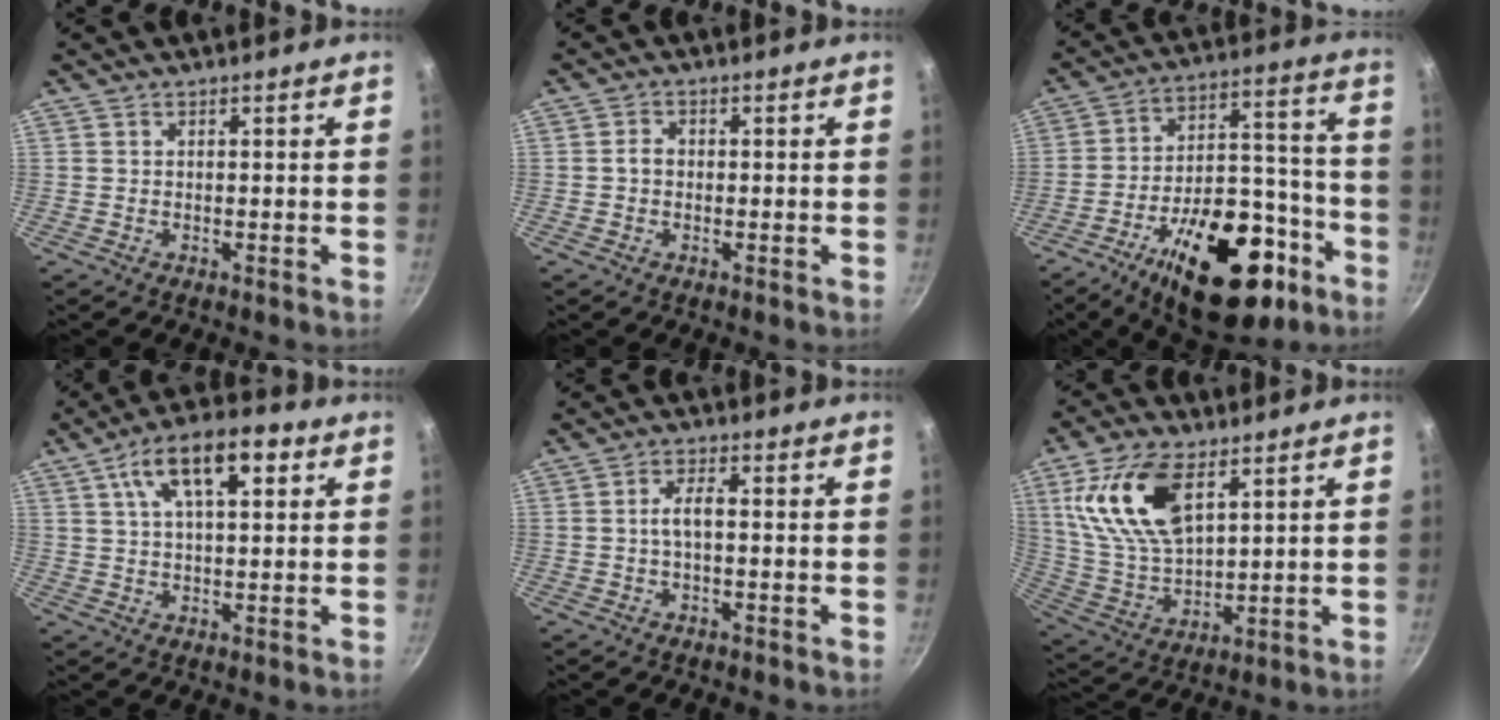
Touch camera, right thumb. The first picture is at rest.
{"total": 2.0, "force": [-0.2, 1.7, 1.1], "torque": [-0.012, 0.009, -0.006]}
{"total": 26.3, "force": [-13.7, 13.0, 18.3], "torque": [-0.229, 0.083, -0.193]}
{"total": 13.5, "force": [5.2, 6.1, 10.9], "torque": [-0.167, 0.010, 0.076]}
{"total": 3.7, "force": [-0.2, 1.6, 3.3], "torque": [-0.070, 0.015, -0.009]}
{"total": 17.5, "force": [7.2, 9.0, 13.1], "torque": [-0.241, -0.021, 0.150]}